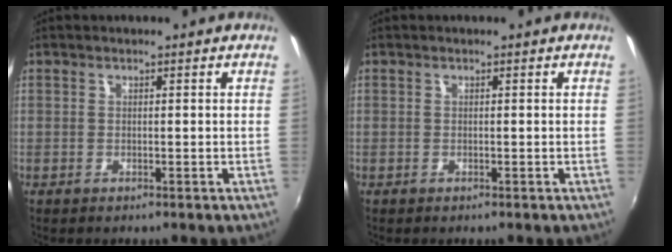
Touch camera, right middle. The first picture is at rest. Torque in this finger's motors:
{"motor_torque": [-0.14, -0.15, 0.00, -0.01]}